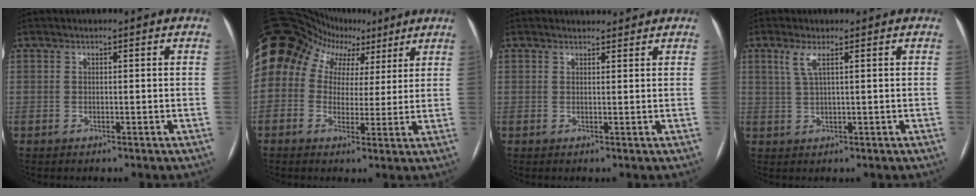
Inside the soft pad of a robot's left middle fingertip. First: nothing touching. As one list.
[{"total": 16.5, "force": [7.7, 12.5, 7.6], "torque": [-0.155, 0.083, 0.126]}, {"total": 2.9, "force": [2.8, 0.8, 0.3], "torque": [-0.005, 0.014, 0.037]}, {"total": 2.7, "force": [1.3, 0.1, 2.4], "torque": [-0.062, 0.006, 0.030]}]